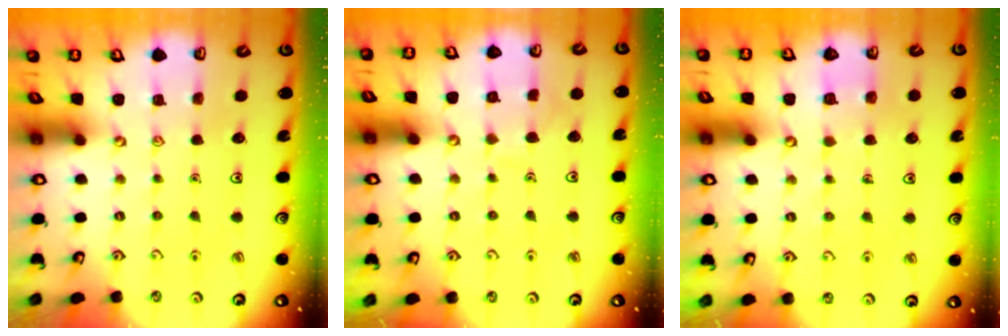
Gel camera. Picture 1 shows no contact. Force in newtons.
{"total": 5.2, "press": 5.1, "slide": 0.4}
{"total": 2.8, "press": 2.8, "slide": 0.3}